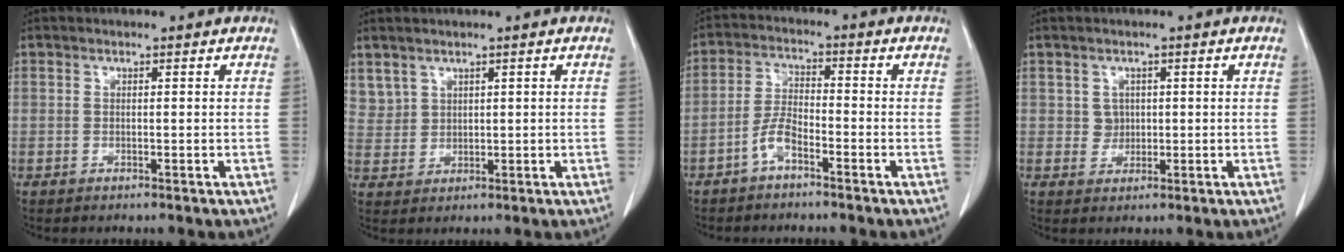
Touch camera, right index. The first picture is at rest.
{"total": 3.8, "force": [2.7, 2.6, 0.4], "torque": [-0.004, 0.004, 0.063]}
{"total": 4.3, "force": [-2.8, 1.3, 3.0], "torque": [-0.065, 0.010, -0.056]}
{"total": 2.0, "force": [0.4, 1.8, 0.6], "torque": [-0.006, -0.001, 0.008]}